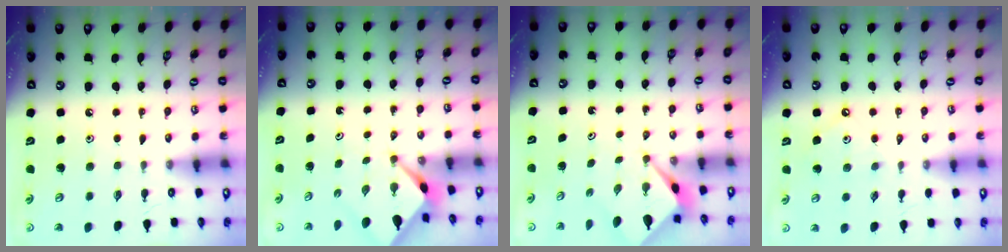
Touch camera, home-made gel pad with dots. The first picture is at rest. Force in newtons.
{"total": 2.5, "press": 2.5, "slide": 0.3}
{"total": 2.6, "press": 2.6, "slide": 0.1}
{"total": 2.4, "press": 2.3, "slide": 0.5}